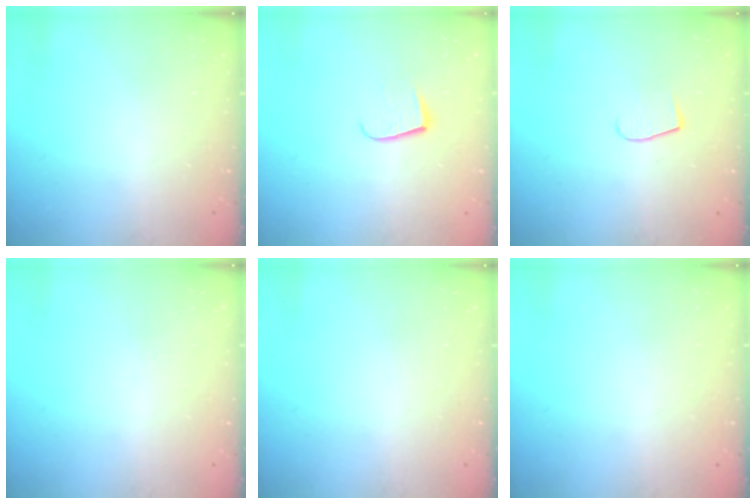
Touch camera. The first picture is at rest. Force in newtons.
{"total": 7.7, "press": 7.7, "slide": 0.6}
{"total": 7.5, "press": 7.5, "slide": 0.6}
{"total": 0.0}
{"total": 0.0}
{"total": 0.0}